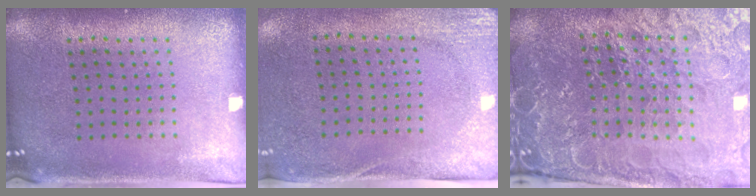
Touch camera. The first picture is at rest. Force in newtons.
{"total": 2.8, "press": 2.2, "slide": 1.7}
{"total": 5.1, "press": 4.9, "slide": 1.6}